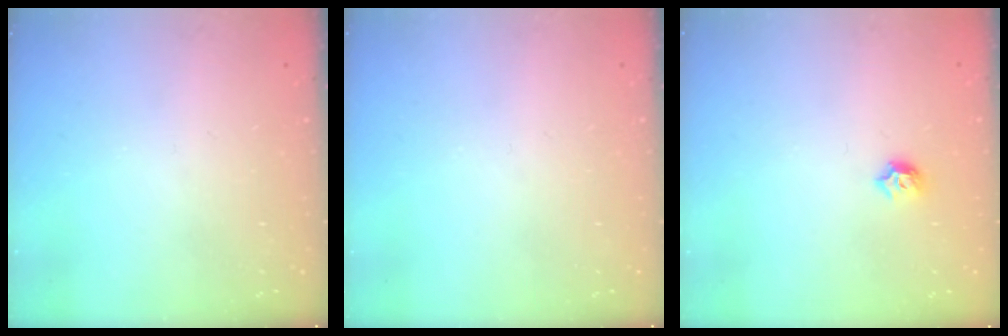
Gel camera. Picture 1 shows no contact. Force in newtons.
{"total": 0.0}
{"total": 5.3, "press": 5.3, "slide": 0.9}